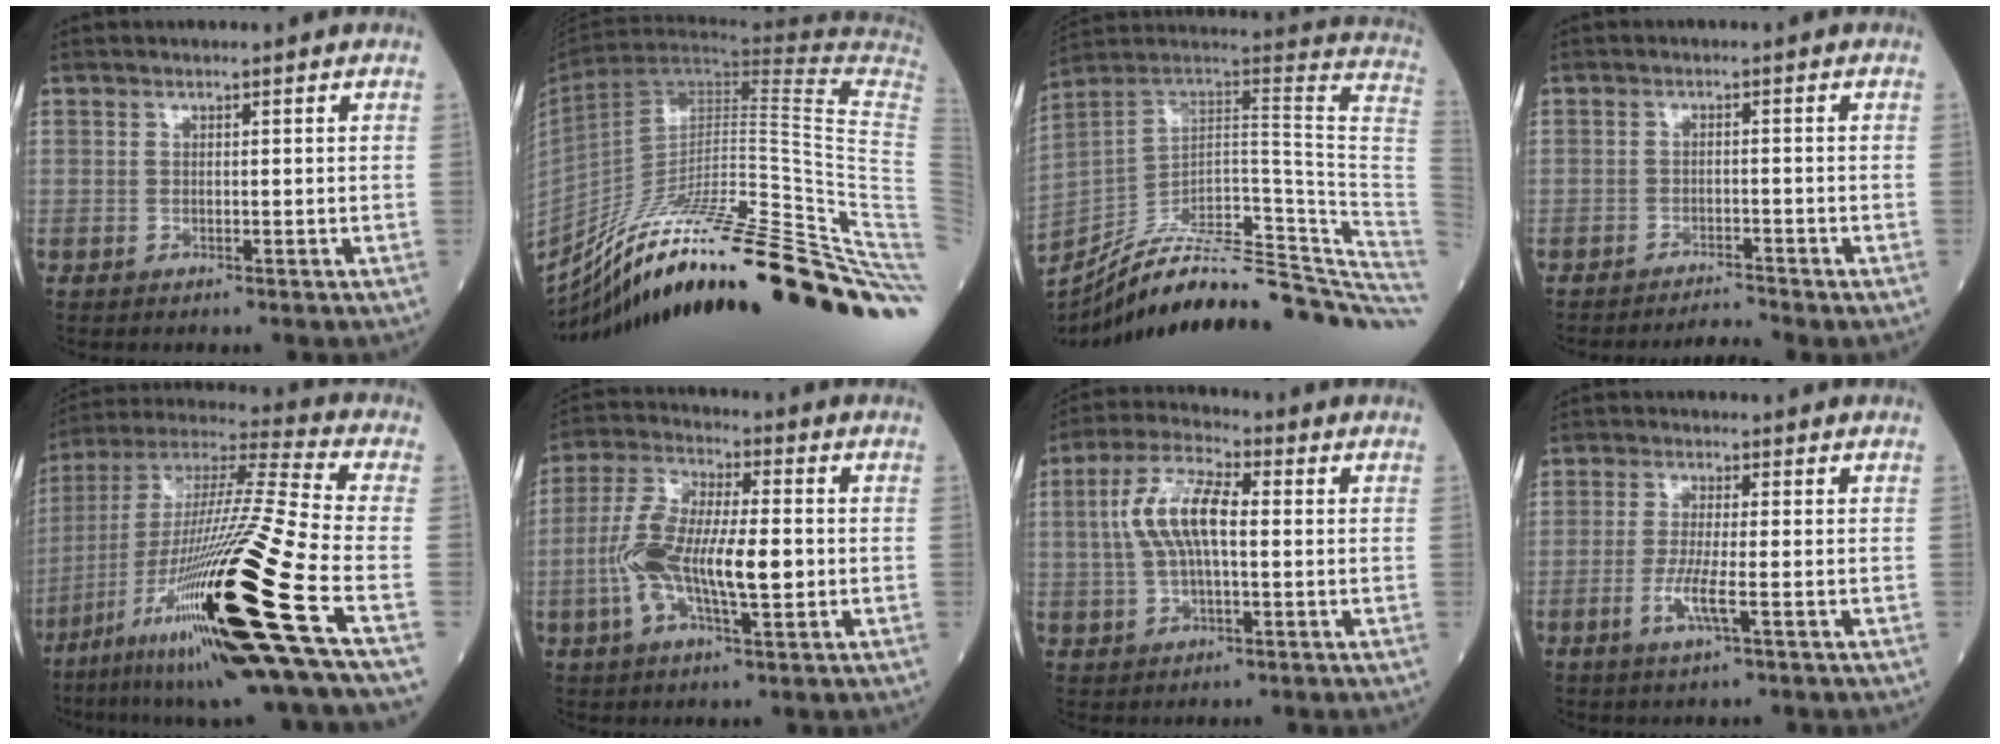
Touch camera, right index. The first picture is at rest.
{"total": 36.5, "force": [-24.5, -0.1, 27.1], "torque": [-0.262, -0.017, -0.364]}
{"total": 33.2, "force": [-28.3, 4.6, 16.8], "torque": [-0.142, -0.008, -0.389]}
{"total": 2.6, "force": [-2.4, -1.0, -0.2], "torque": [0.002, -0.012, -0.039]}
{"total": 30.0, "force": [-11.8, 0.6, 27.6], "torque": [-0.490, -0.057, -0.213]}
{"total": 13.3, "force": [-1.6, 3.6, 12.7], "torque": [-0.257, 0.013, -0.032]}
{"total": 9.3, "force": [0.9, 3.2, 8.7], "torque": [-0.184, 0.019, 0.014]}
{"total": 4.4, "force": [-1.5, 0.1, 4.2], "torque": [-0.082, -0.008, -0.029]}